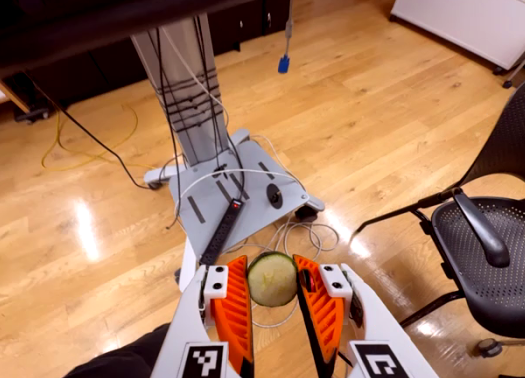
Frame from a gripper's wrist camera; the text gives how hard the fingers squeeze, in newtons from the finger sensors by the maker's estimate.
{"total": 9.8, "left": 10.1, "right": 9.4}